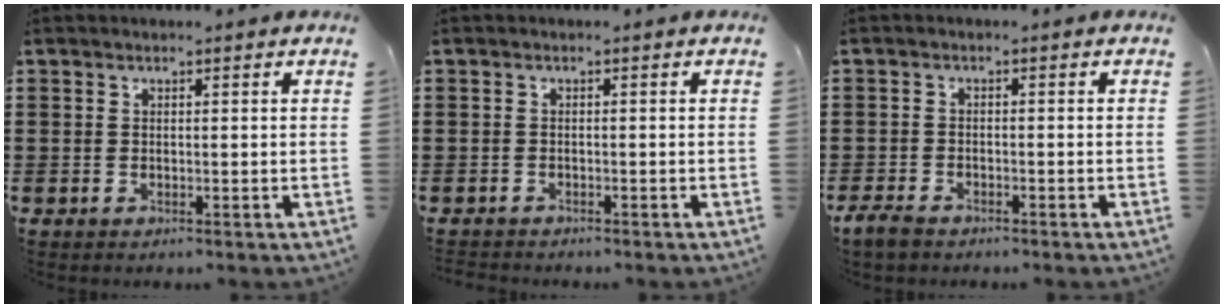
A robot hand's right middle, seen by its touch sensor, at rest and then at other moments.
{"total": 1.0, "force": [-0.9, 0.3, -0.2], "torque": [0.001, 0.004, -0.022]}
{"total": 2.5, "force": [-1.9, 1.1, 1.1], "torque": [-0.036, 0.001, -0.043]}